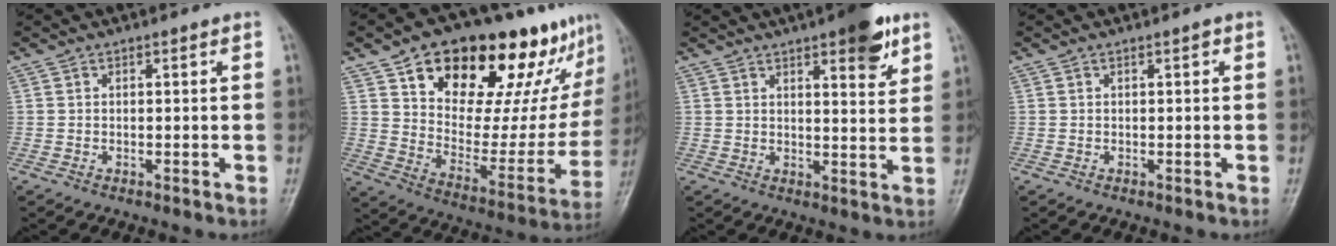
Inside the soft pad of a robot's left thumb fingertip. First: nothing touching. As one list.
[{"total": 29.2, "force": [17.8, 14.0, 18.5], "torque": [-0.219, -0.046, 0.270]}, {"total": 9.7, "force": [5.6, 2.9, 7.4], "torque": [-0.081, -0.025, 0.072]}, {"total": 0.8, "force": [0.3, 0.2, 0.7], "torque": [-0.009, 0.001, 0.002]}]